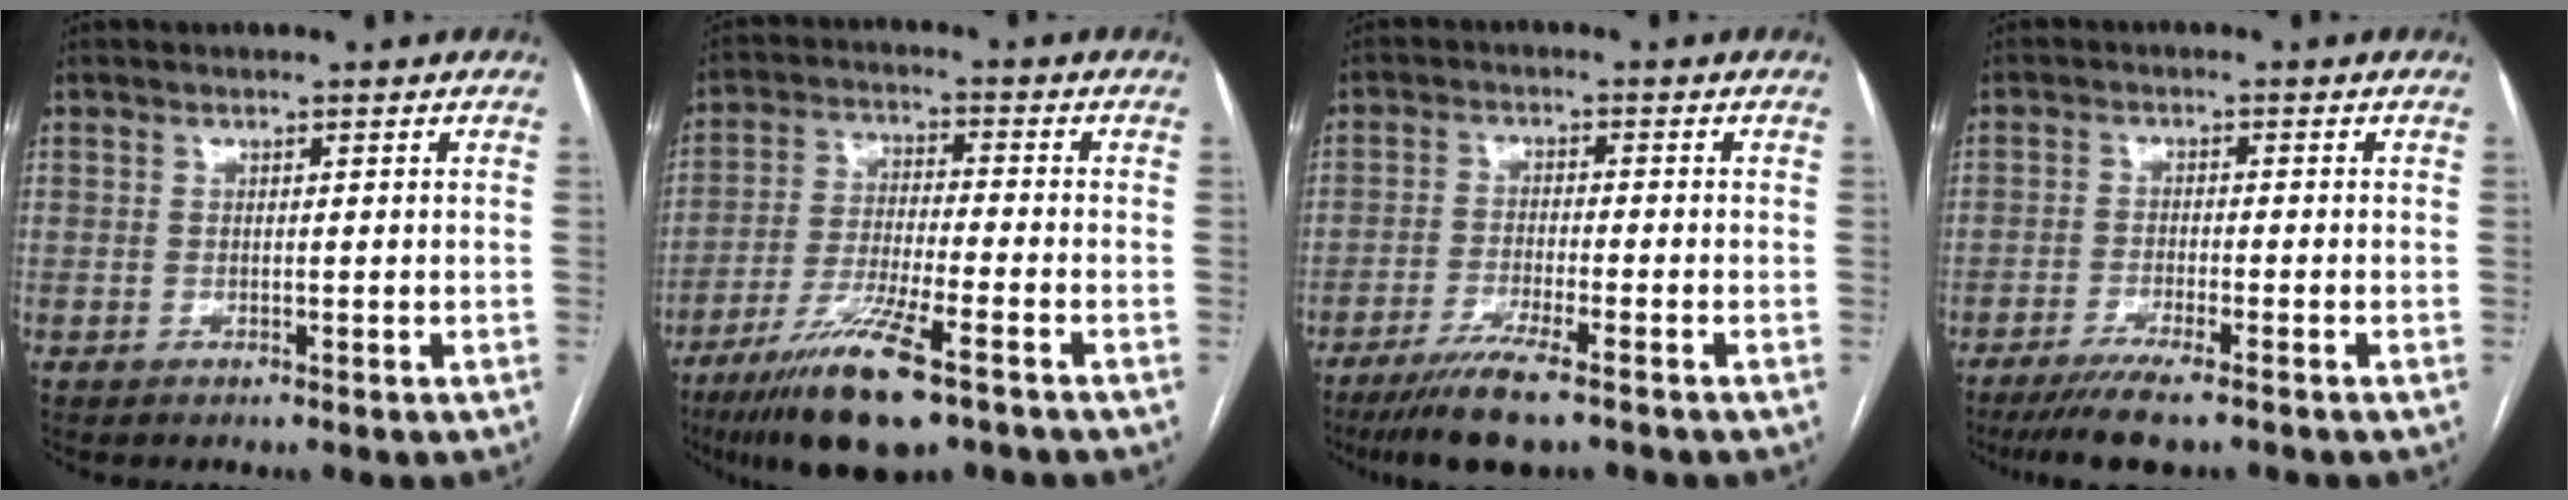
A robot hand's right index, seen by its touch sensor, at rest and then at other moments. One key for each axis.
{"total": 13.1, "fx": -8.3, "fy": 1.5, "fz": 10.0, "tx": -0.191, "ty": -0.031, "tz": -0.145}
{"total": 8.1, "fx": -5.9, "fy": 0.4, "fz": 5.5, "tx": -0.095, "ty": -0.020, "tz": -0.101}
{"total": 7.2, "fx": -5.5, "fy": 0.3, "fz": 4.7, "tx": -0.074, "ty": -0.017, "tz": -0.090}